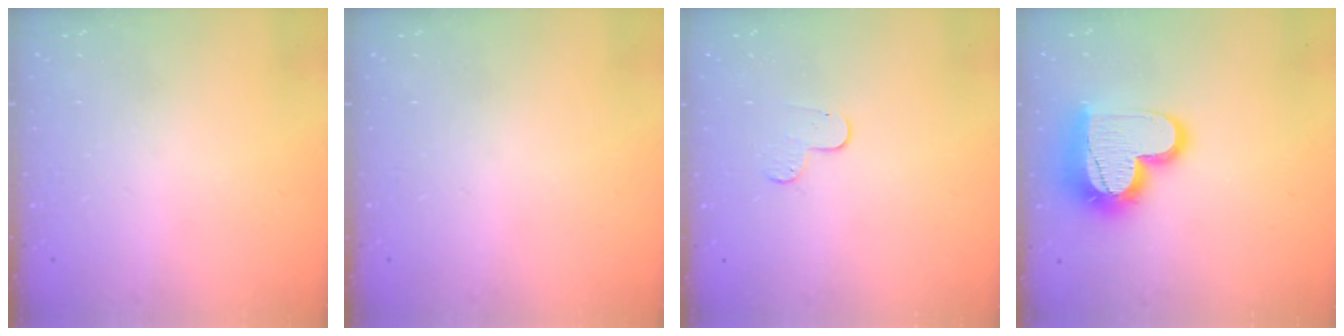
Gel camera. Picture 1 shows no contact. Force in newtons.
{"total": 0.0}
{"total": 5.5, "press": 5.5, "slide": 0.6}
{"total": 18.9, "press": 18.9, "slide": 1.4}